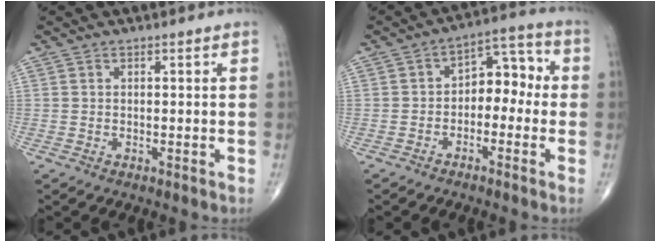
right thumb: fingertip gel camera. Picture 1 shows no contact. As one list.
[{"total": 8.1, "force": [-1.1, 5.4, 5.9], "torque": [-0.049, 0.044, -0.033]}]